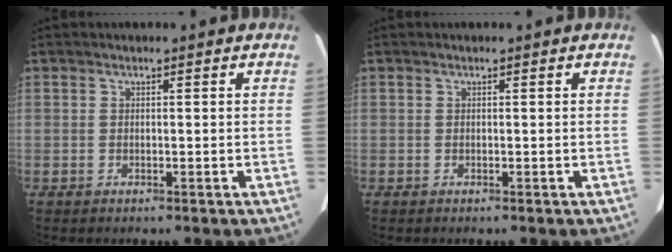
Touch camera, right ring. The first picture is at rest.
{"total": 0.0}